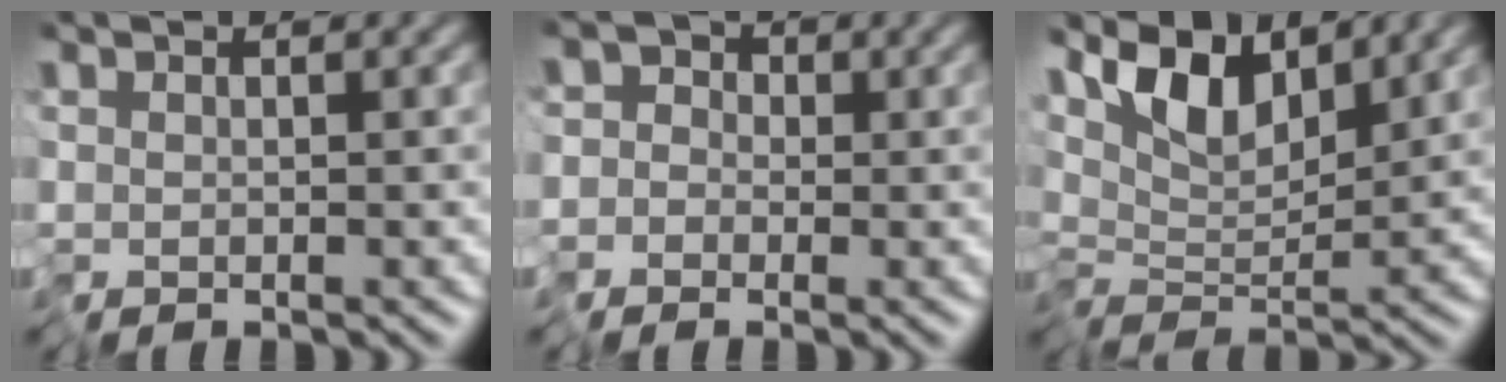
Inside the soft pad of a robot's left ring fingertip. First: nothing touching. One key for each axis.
{"total": 2.9, "fx": -1.3, "fy": 2.6, "fz": 0.5, "tx": 0.020, "ty": 0.015, "tz": -0.041}
{"total": 4.3, "fx": 3.0, "fy": 1.2, "fz": 2.7, "tx": -0.053, "ty": -0.003, "tz": 0.046}